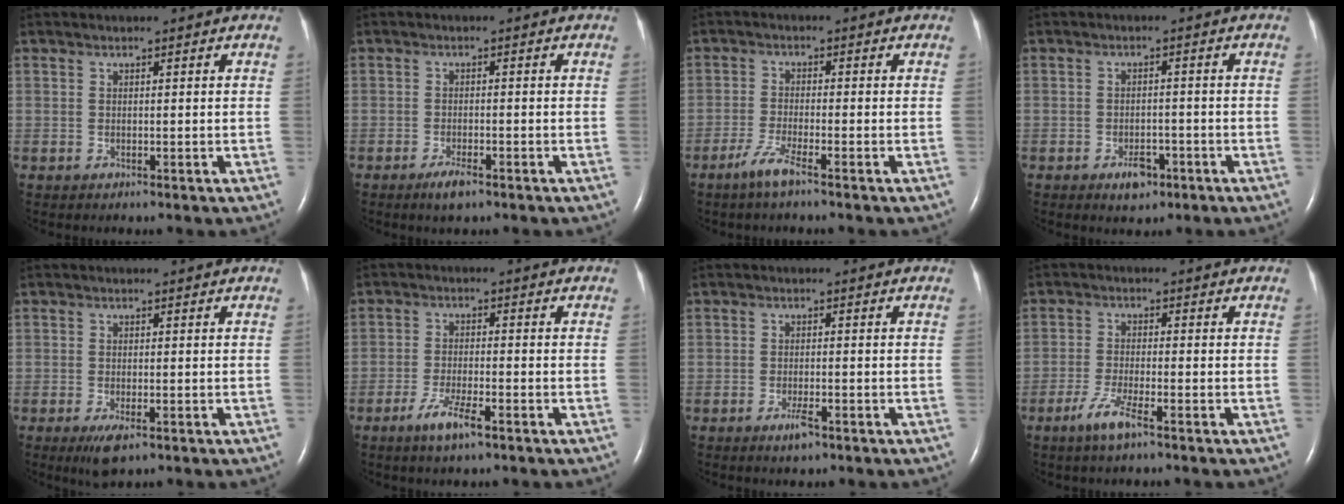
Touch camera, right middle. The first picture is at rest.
{"total": 2.6, "force": [-1.8, 0.5, 1.8], "torque": [-0.041, -0.003, -0.032]}
{"total": 3.5, "force": [-2.5, -0.2, 2.4], "torque": [-0.058, -0.008, -0.054]}
{"total": 3.4, "force": [-2.0, 1.9, 2.0], "torque": [-0.029, 0.002, -0.025]}
{"total": 3.1, "force": [-1.6, 0.9, 2.5], "torque": [-0.053, -0.008, -0.024]}
{"total": 4.7, "force": [-2.9, 0.5, 3.6], "torque": [-0.077, -0.006, -0.054]}
{"total": 2.2, "force": [-1.4, 0.4, 1.6], "torque": [-0.033, -0.002, -0.024]}
{"total": 4.2, "force": [-2.7, 0.2, 3.2], "torque": [-0.073, -0.008, -0.055]}